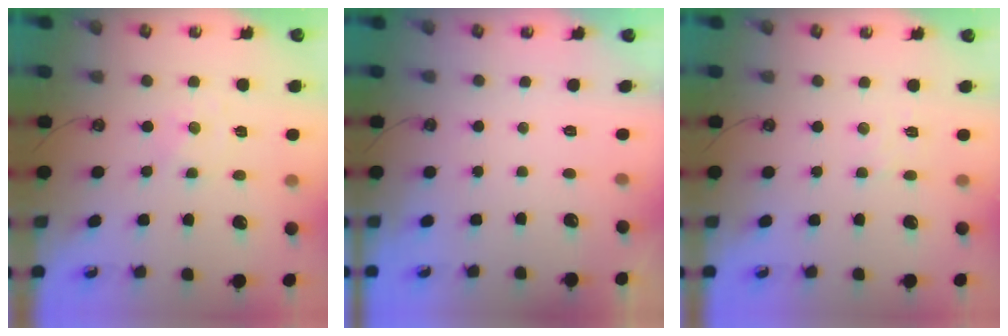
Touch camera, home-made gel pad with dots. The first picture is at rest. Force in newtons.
{"total": 0.0}
{"total": 2.5, "press": 2.5, "slide": 0.4}